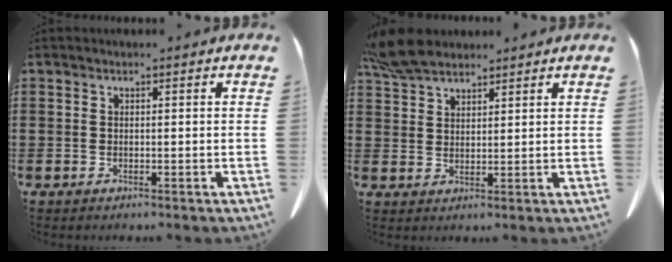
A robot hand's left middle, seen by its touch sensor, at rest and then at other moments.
{"total": 6.3, "force": [5.4, 2.0, 2.7], "torque": [-0.070, 0.000, 0.104]}